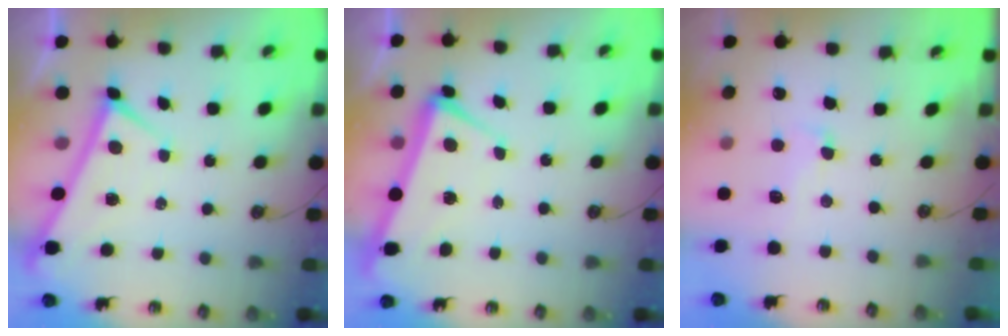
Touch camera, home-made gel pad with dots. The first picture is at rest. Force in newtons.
{"total": 2.2, "press": 2.1, "slide": 0.9}
{"total": 1.3, "press": 0.3, "slide": 1.3}